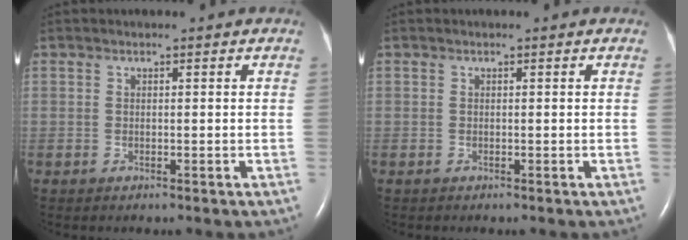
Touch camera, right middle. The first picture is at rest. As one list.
[{"total": 0.0}]